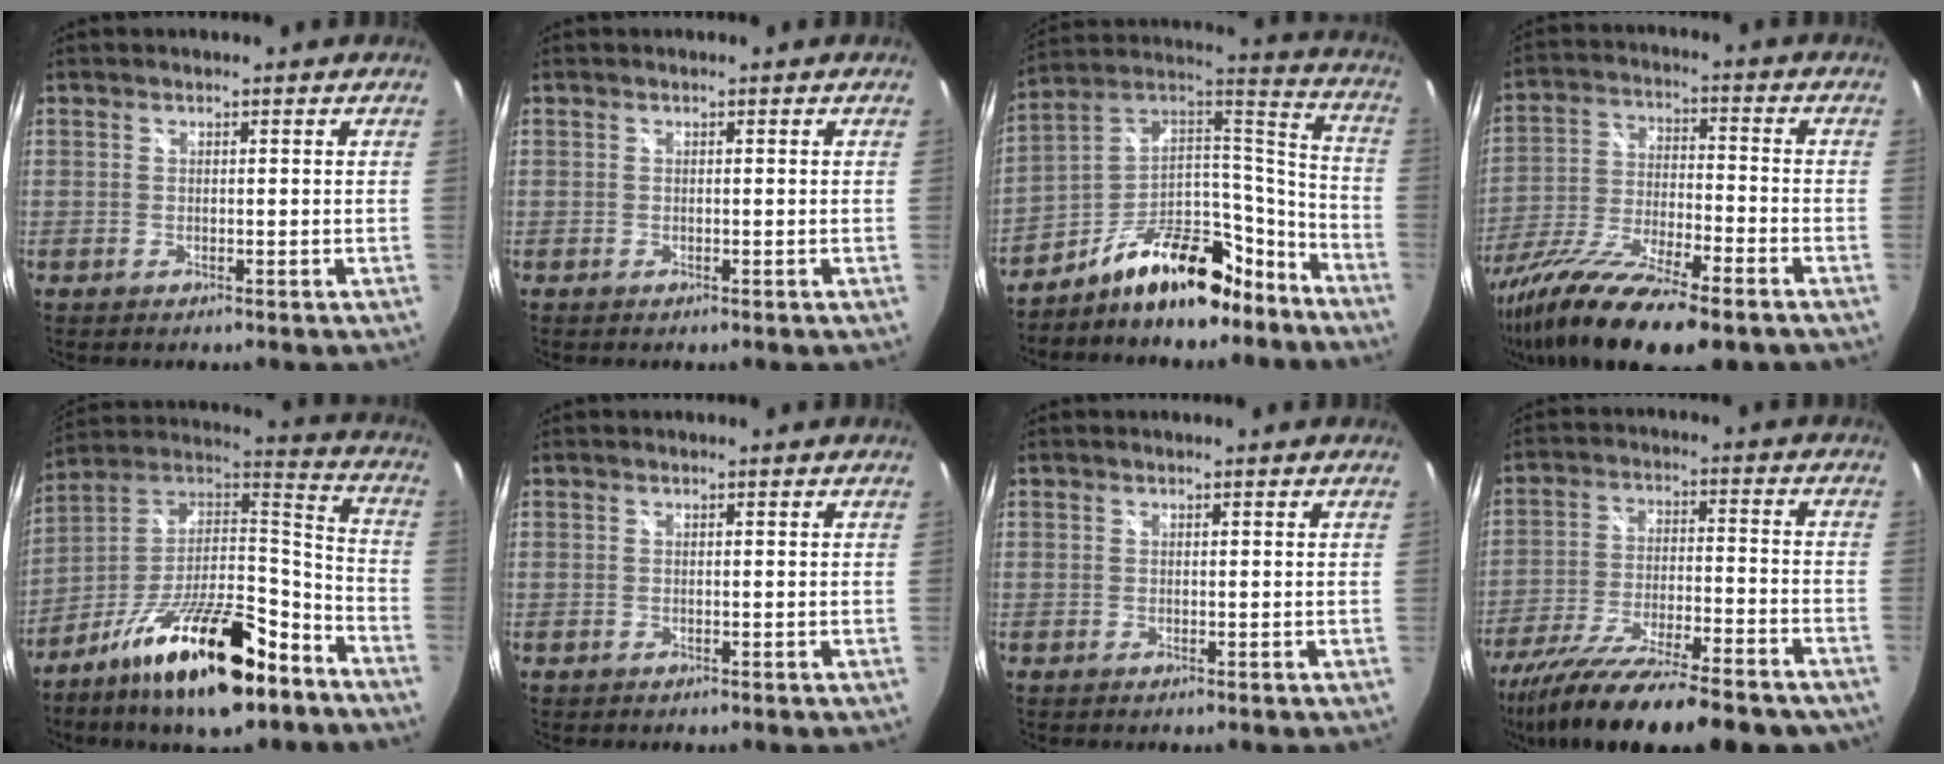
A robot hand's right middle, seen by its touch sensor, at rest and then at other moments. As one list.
[{"total": 0.0}, {"total": 18.8, "force": [-12.8, 9.0, 10.4], "torque": [-0.169, 0.059, -0.196]}, {"total": 21.7, "force": [-15.8, 4.8, 14.2], "torque": [-0.279, -0.066, -0.276]}, {"total": 23.8, "force": [-14.2, 8.6, 17.1], "torque": [-0.298, 0.003, -0.236]}, {"total": 0.0}, {"total": 0.0}, {"total": 25.1, "force": [-20.2, 5.3, 13.8], "torque": [-0.251, -0.066, -0.306]}]